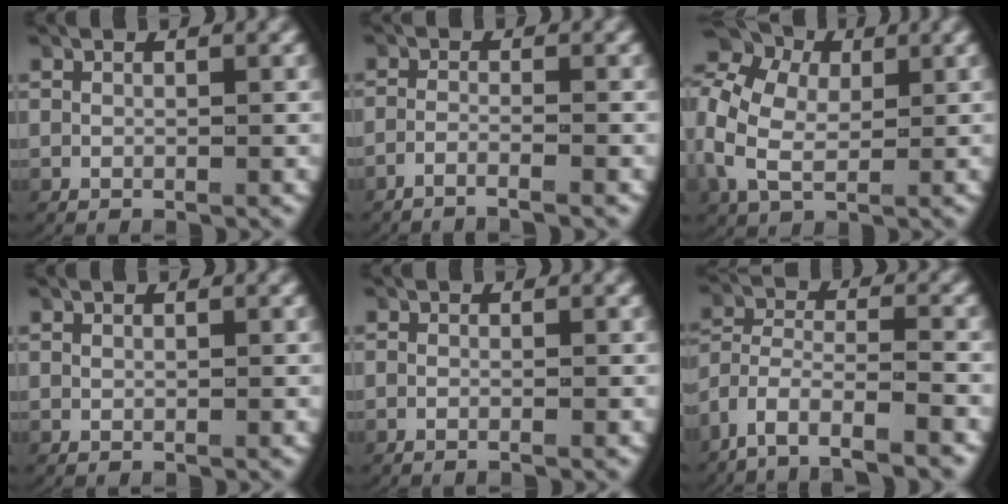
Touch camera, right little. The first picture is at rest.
{"total": 2.9, "force": [-2.6, 0.0, 1.2], "torque": [-0.035, -0.008, -0.043]}
{"total": 8.9, "force": [2.4, 7.1, 4.8], "torque": [-0.117, -0.001, 0.033]}
{"total": 0.0}
{"total": 0.8, "force": [-0.7, 0.2, 0.4], "torque": [-0.011, 0.003, -0.015]}
{"total": 7.6, "force": [-5.2, 4.0, 3.9], "torque": [-0.099, -0.047, -0.070]}